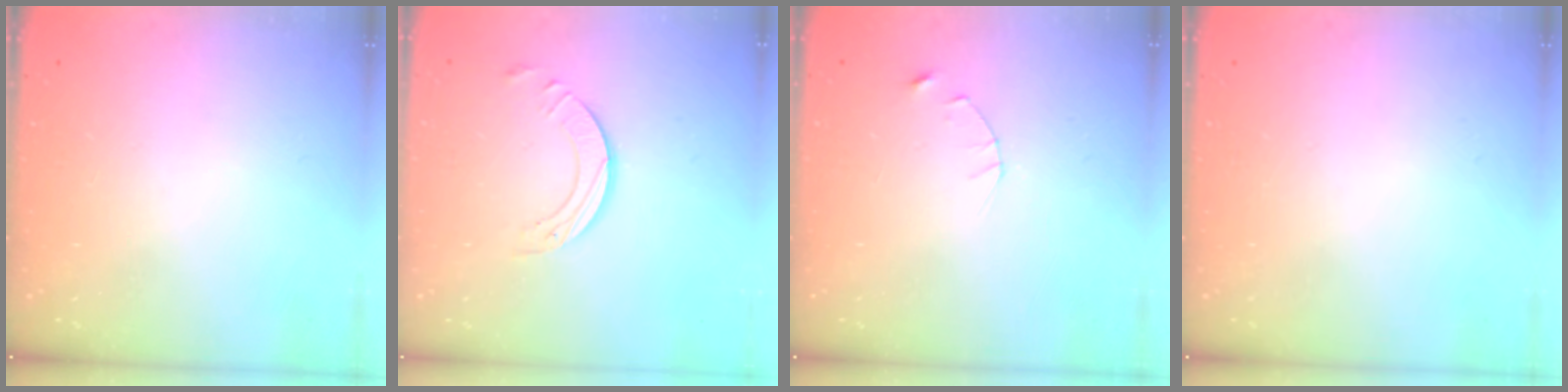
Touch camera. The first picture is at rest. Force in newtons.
{"total": 4.3, "press": 4.3, "slide": 0.1}
{"total": 2.5, "press": 2.4, "slide": 0.3}
{"total": 0.0}